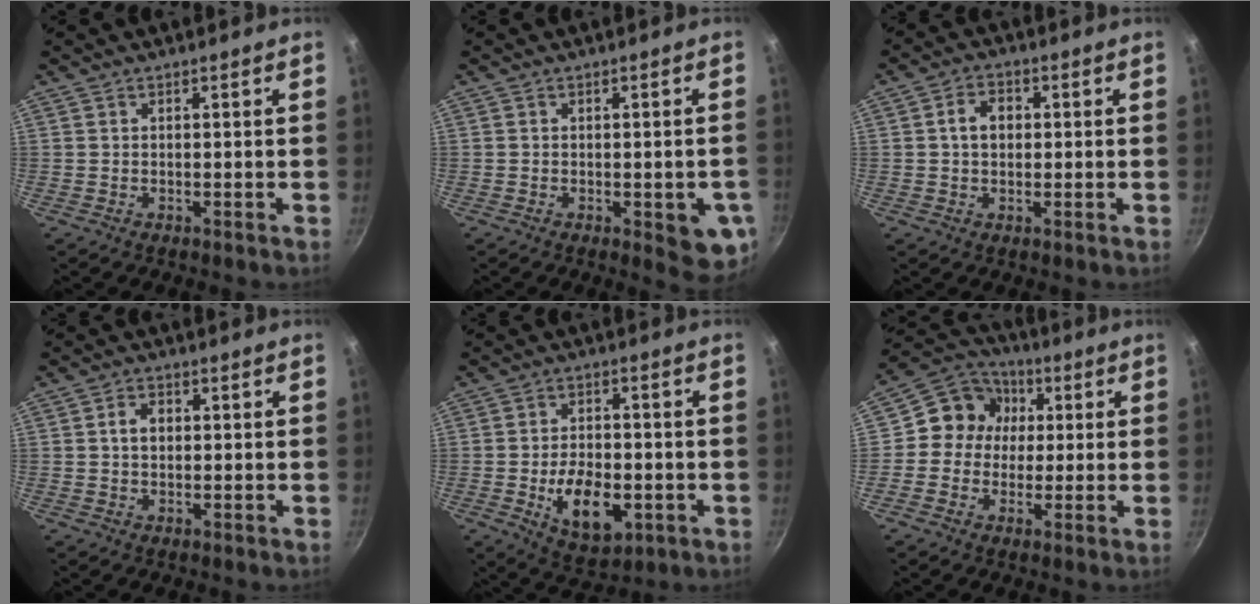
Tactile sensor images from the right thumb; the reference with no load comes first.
{"total": 7.9, "force": [-2.1, 2.8, 7.0], "torque": [-0.058, -0.001, -0.023]}
{"total": 5.0, "force": [0.6, 3.7, 3.2], "torque": [-0.036, 0.011, 0.003]}
{"total": 3.4, "force": [0.4, 2.5, 2.2], "torque": [-0.024, 0.008, 0.004]}
{"total": 14.1, "force": [-3.8, 8.1, 10.9], "torque": [-0.154, 0.011, -0.051]}
{"total": 10.5, "force": [1.1, 9.6, 4.0], "torque": [-0.028, 0.021, -0.004]}